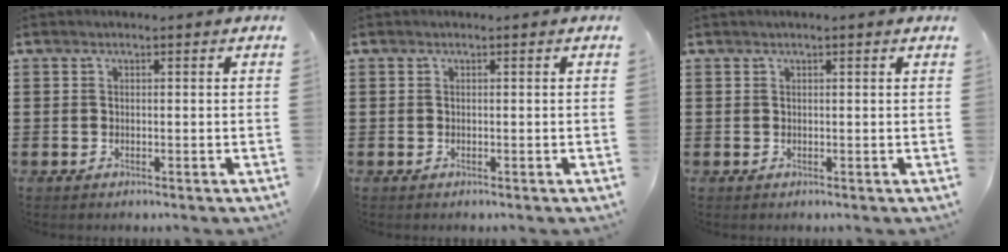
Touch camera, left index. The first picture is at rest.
{"total": 0.0}
{"total": 0.5, "force": [0.3, 0.1, 0.4], "torque": [-0.008, 0.001, 0.006]}